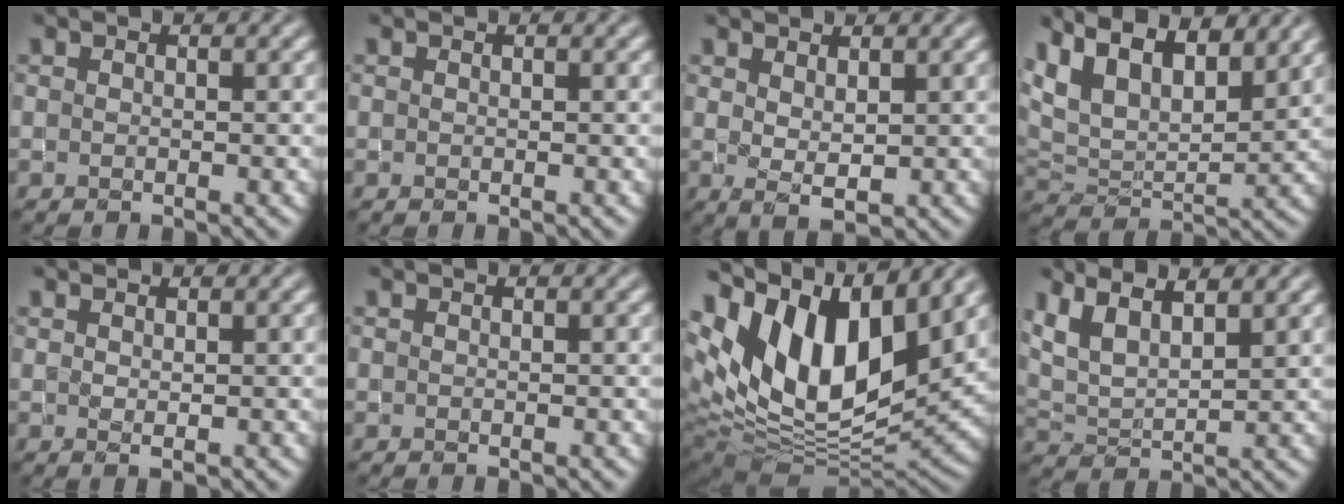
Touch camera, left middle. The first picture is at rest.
{"total": 0.0}
{"total": 1.7, "force": [1.1, 0.5, 1.1], "torque": [-0.025, -0.006, 0.026]}
{"total": 11.5, "force": [6.9, 5.4, 7.5], "torque": [-0.144, 0.033, 0.104]}
{"total": 0.6, "force": [0.5, 0.1, 0.3], "torque": [-0.009, 0.000, 0.011]}
{"total": 0.0}
{"total": 15.5, "force": [6.8, 8.2, 11.3], "torque": [-0.210, 0.027, 0.123]}
{"total": 6.0, "force": [3.9, 2.3, 3.9], "torque": [-0.083, 0.016, 0.068]}